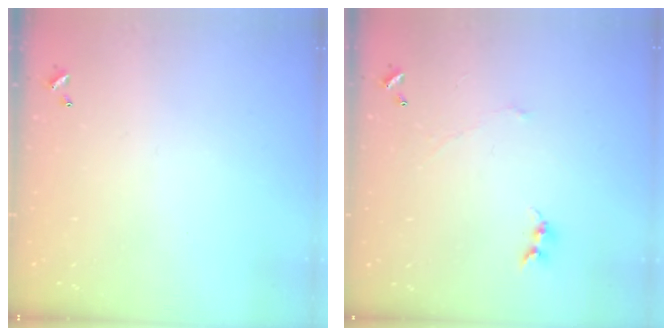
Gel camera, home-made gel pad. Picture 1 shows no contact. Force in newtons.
{"total": 0.0}